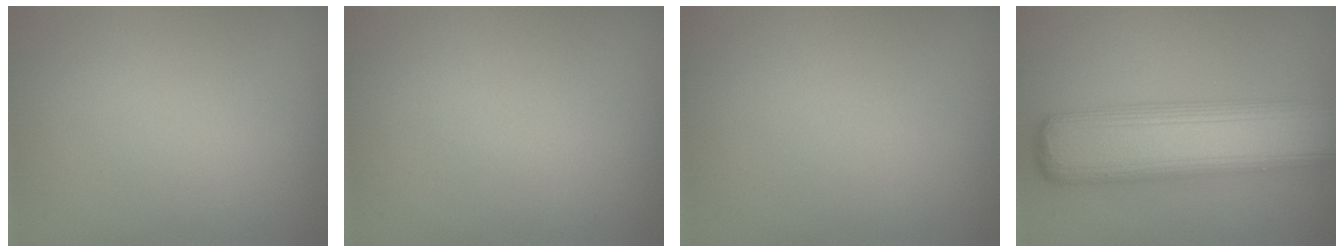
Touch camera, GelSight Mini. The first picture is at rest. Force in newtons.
{"total": 0.0}
{"total": 0.0}
{"total": 10.0, "press": 10.0, "slide": 0.3}